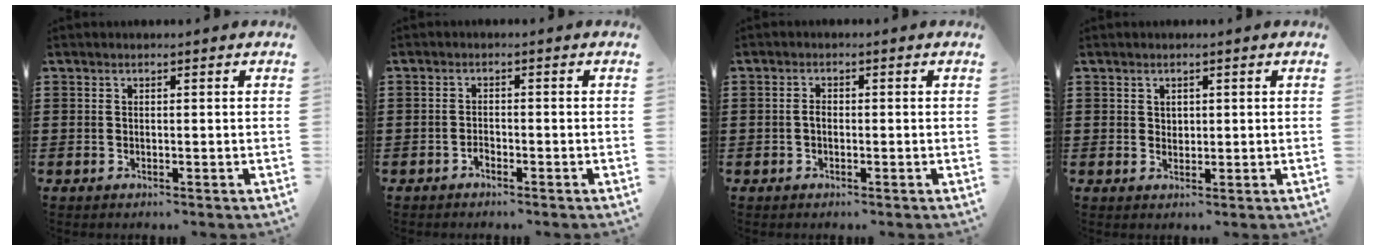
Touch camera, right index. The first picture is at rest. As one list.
[{"total": 1.2, "force": [-1.0, 0.5, 0.5], "torque": [-0.013, -0.002, -0.020]}, {"total": 1.4, "force": [-0.3, 0.8, 1.1], "torque": [-0.031, -0.001, -0.009]}, {"total": 1.4, "force": [0.9, 1.0, 0.3], "torque": [-0.008, 0.004, 0.017]}]